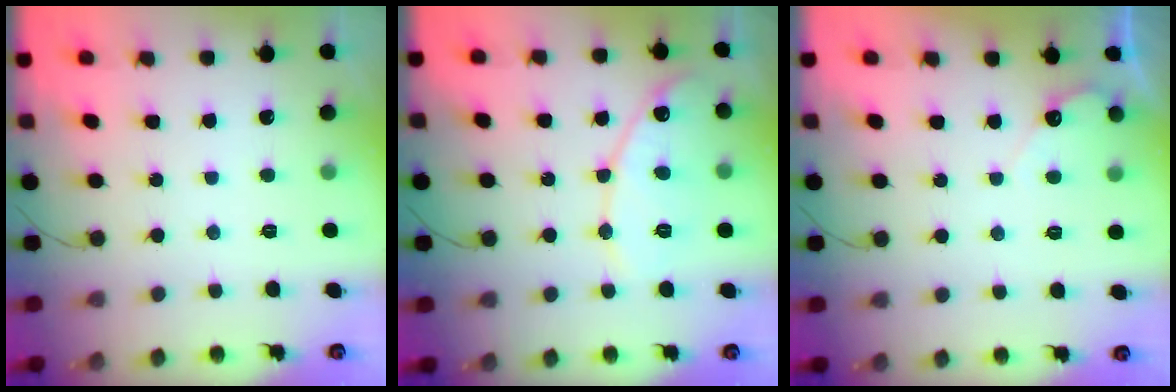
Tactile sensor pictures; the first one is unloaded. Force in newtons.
{"total": 11.0, "press": 11.0, "slide": 1.0}
{"total": 3.5, "press": 3.5, "slide": 0.2}